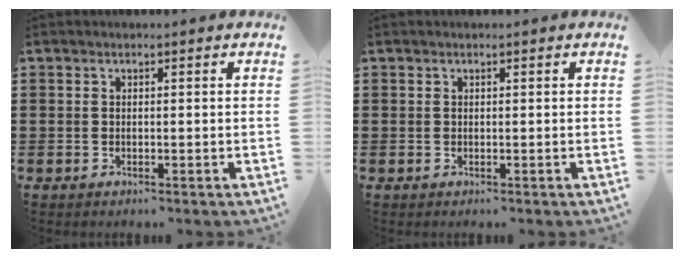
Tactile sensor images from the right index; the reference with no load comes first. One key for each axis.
{"total": 0.0}